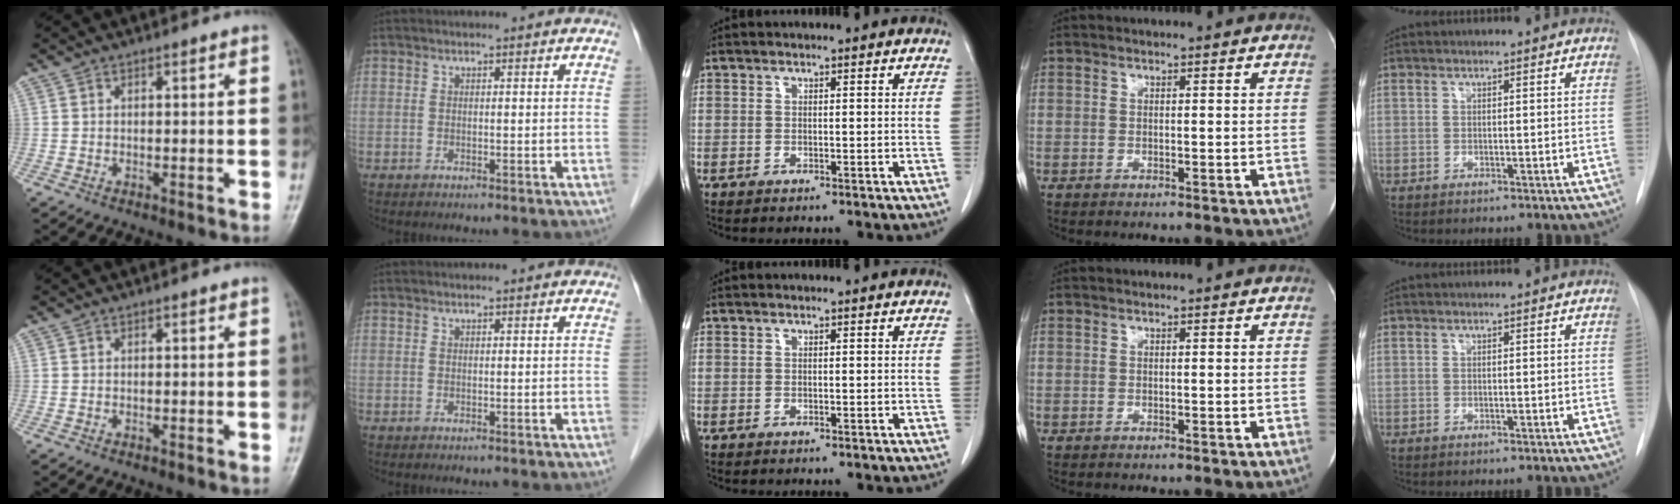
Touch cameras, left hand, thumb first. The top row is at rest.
{}